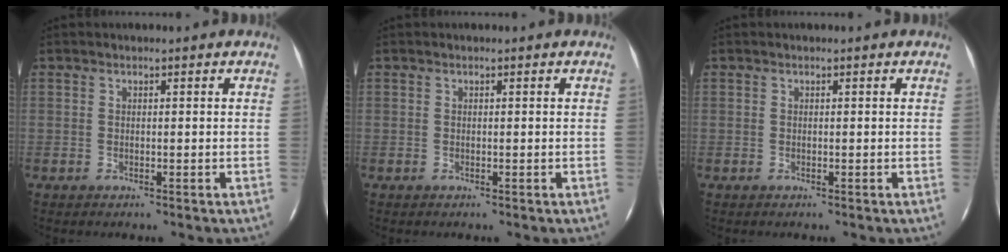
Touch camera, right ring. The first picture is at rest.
{"total": 0.0}
{"total": 0.0}